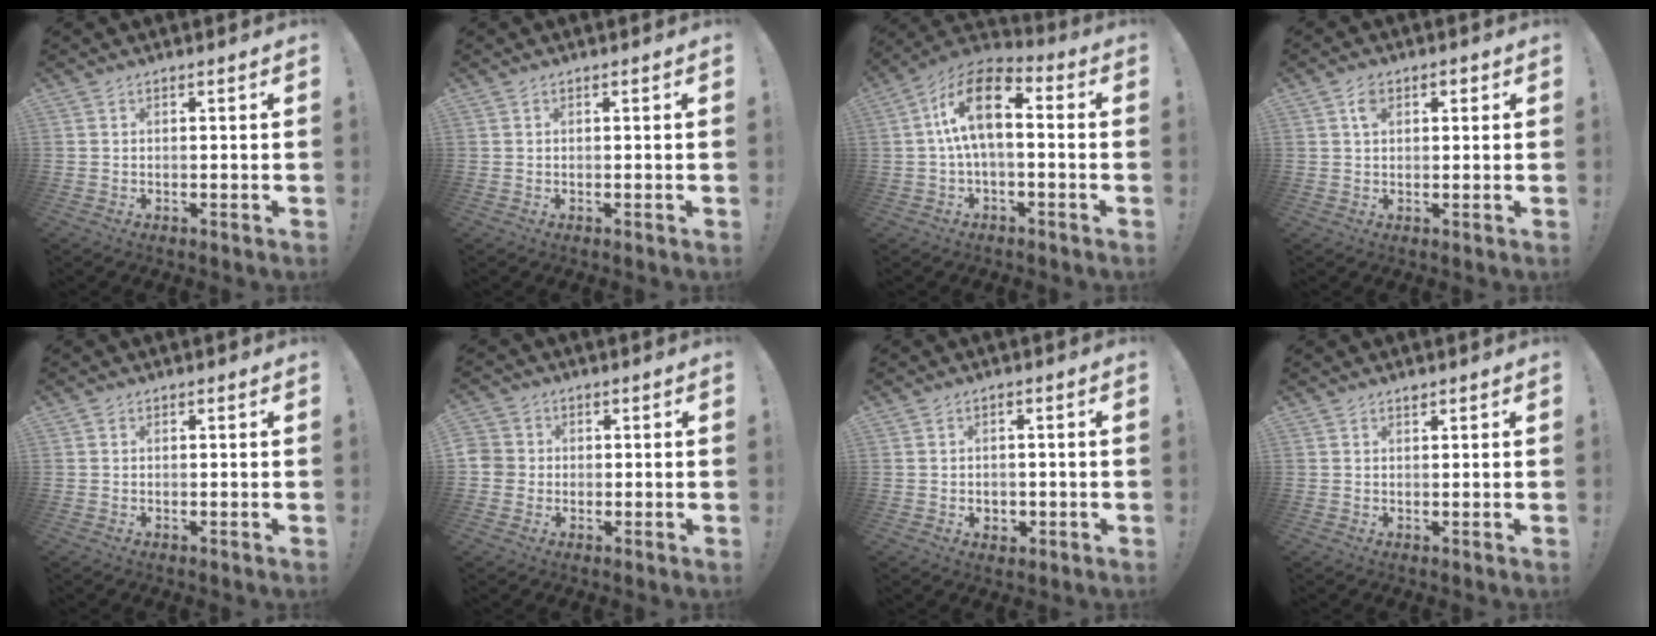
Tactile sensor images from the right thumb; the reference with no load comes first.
{"total": 0.0}
{"total": 13.7, "force": [1.9, 6.6, 11.8], "torque": [-0.213, 0.012, 0.035]}
{"total": 3.8, "force": [1.4, 2.7, 2.3], "torque": [-0.021, -0.002, 0.018]}
{"total": 0.5, "force": [0.0, 0.5, -0.1], "torque": [0.000, 0.002, 0.000]}
{"total": 4.8, "force": [-0.4, 4.6, 1.4], "torque": [-0.031, 0.005, -0.010]}
{"total": 2.9, "force": [-0.2, 2.8, 0.9], "torque": [-0.002, -0.005, -0.006]}
{"total": 1.0, "force": [0.8, 0.5, 0.2], "torque": [0.009, -0.007, 0.013]}